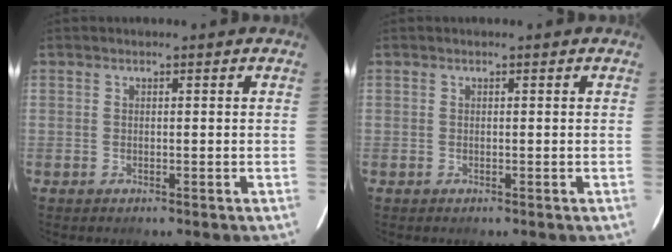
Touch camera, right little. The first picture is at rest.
{"total": 0.0}